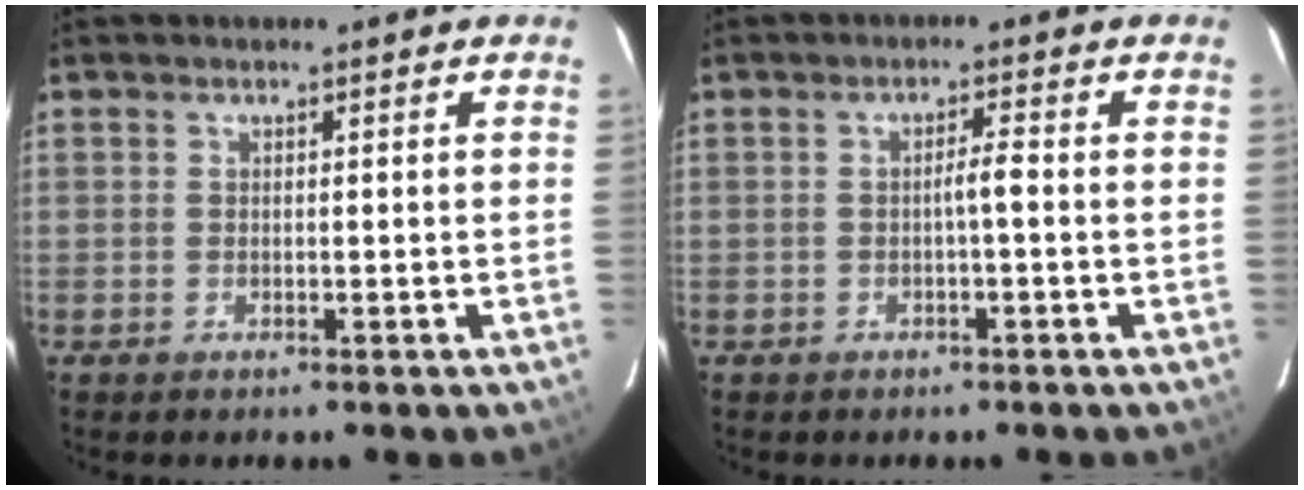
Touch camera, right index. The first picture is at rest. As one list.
[{"total": 1.9, "force": [-0.5, -0.1, 1.9], "torque": [-0.029, 0.003, -0.007]}]